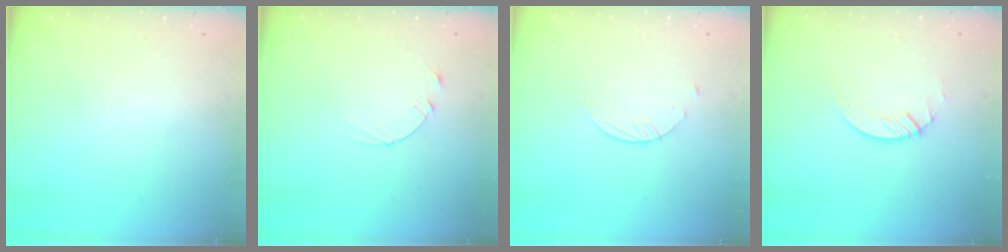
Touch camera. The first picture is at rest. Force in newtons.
{"total": 2.4, "press": 2.3, "slide": 0.2}
{"total": 2.1, "press": 2.1, "slide": 0.2}
{"total": 2.6, "press": 2.6, "slide": 0.3}